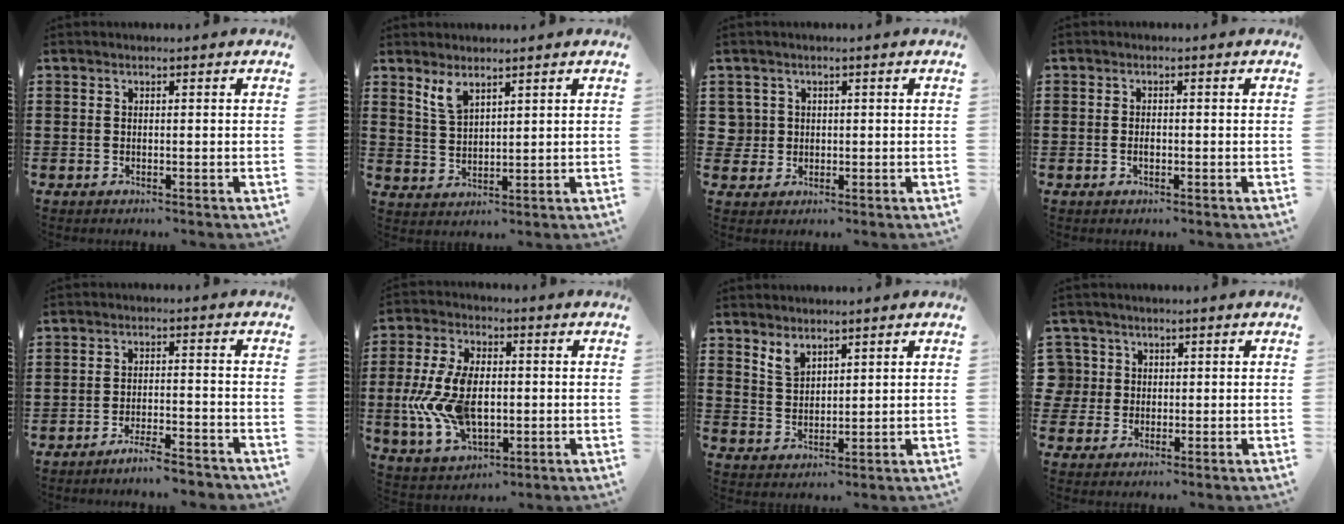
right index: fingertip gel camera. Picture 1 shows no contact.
{"total": 3.9, "force": [2.7, 1.5, 2.4], "torque": [-0.054, 0.003, 0.050]}
{"total": 2.4, "force": [0.3, 2.4, 0.4], "torque": [-0.029, 0.003, 0.002]}
{"total": 1.2, "force": [-0.2, 0.5, 1.1], "torque": [-0.024, -0.003, -0.003]}
{"total": 4.0, "force": [-3.8, 0.0, 1.3], "torque": [-0.023, 0.002, -0.074]}
{"total": 11.8, "force": [-1.0, 6.9, 9.5], "torque": [-0.223, -0.002, -0.017]}
{"total": 3.3, "force": [2.6, 1.6, 1.0], "torque": [-0.028, 0.000, 0.051]}
{"total": 3.6, "force": [0.6, 3.5, 0.3], "torque": [-0.024, 0.012, 0.009]}